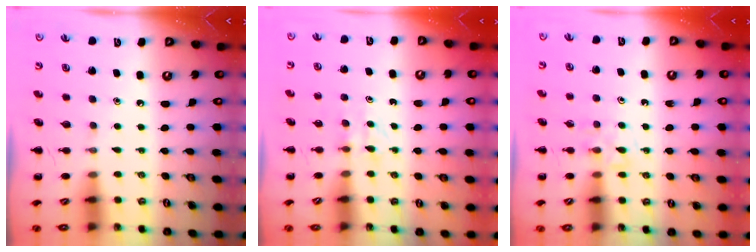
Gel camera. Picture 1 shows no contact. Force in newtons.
{"total": 2.8, "press": 2.6, "slide": 1.0}
{"total": 5.9, "press": 5.7, "slide": 1.3}